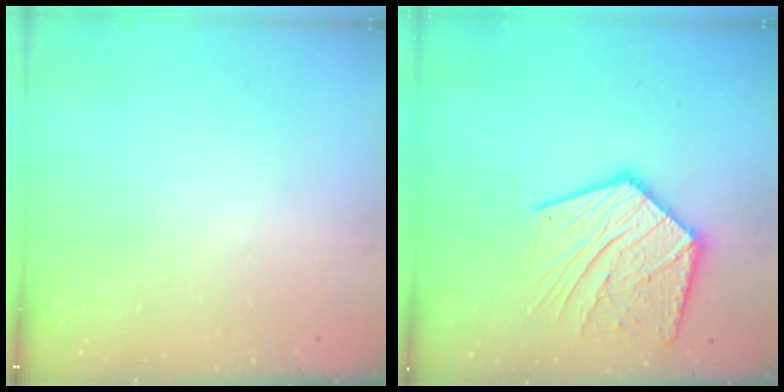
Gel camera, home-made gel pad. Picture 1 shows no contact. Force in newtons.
{"total": 19.3, "press": 19.3, "slide": 1.1}